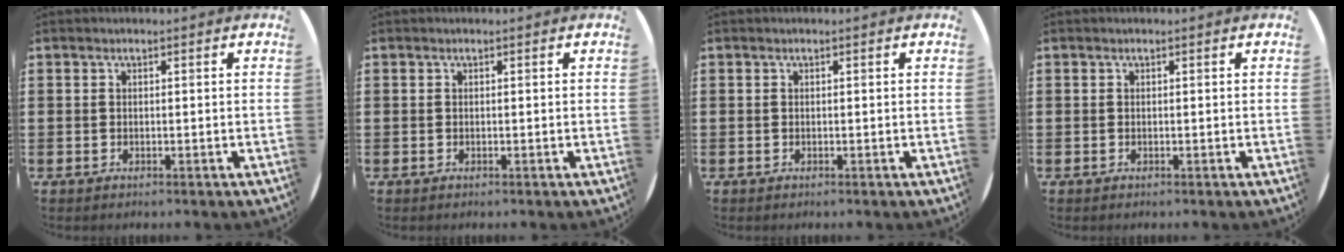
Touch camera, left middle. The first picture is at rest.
{"total": 0.0}
{"total": 0.0}
{"total": 0.0}